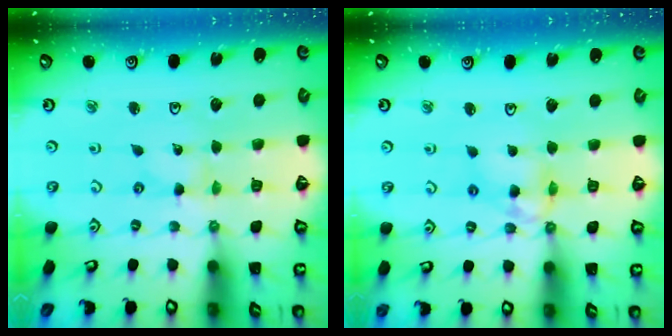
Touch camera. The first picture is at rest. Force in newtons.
{"total": 8.8, "press": 8.8, "slide": 0.8}